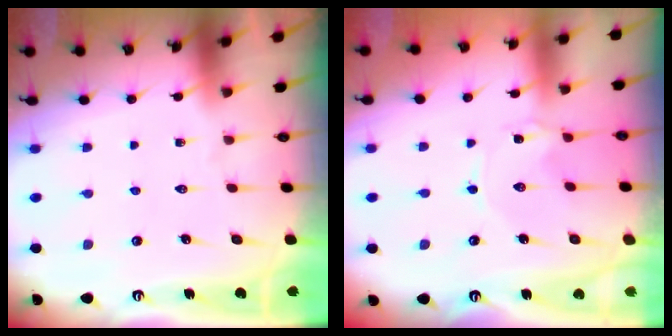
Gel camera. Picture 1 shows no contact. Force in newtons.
{"total": 0.6, "press": 0.6, "slide": 0.1}